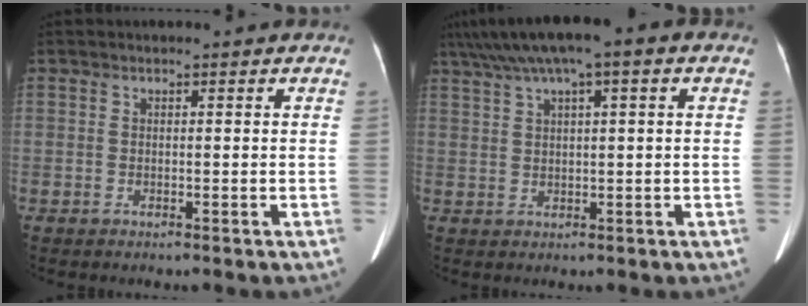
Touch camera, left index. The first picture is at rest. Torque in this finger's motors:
{"motor_torque": [1.00, -1.14, 0.24, 0.14]}